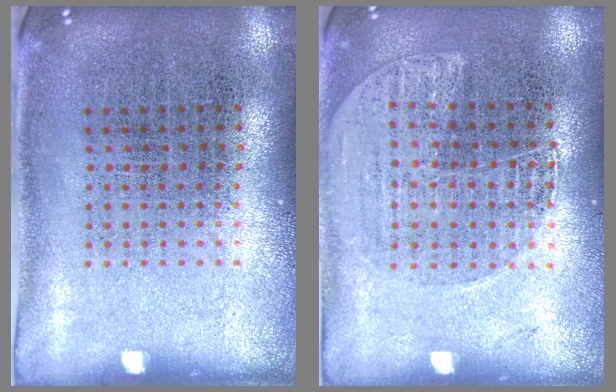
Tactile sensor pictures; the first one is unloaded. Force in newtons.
{"total": 1.3, "press": 1.3, "slide": 0.1}